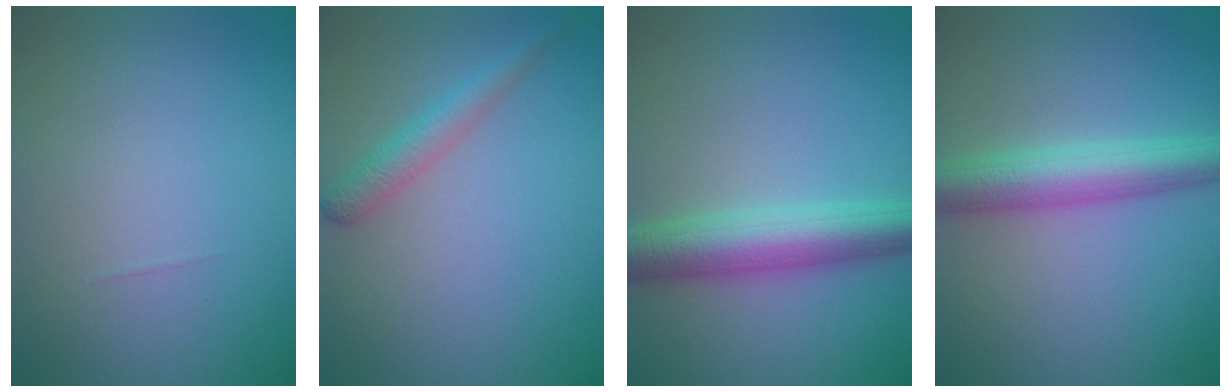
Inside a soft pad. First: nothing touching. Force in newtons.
{"total": 2.5, "press": 2.5, "slide": 0.1}
{"total": 6.2, "press": 6.2, "slide": 0.1}
{"total": 5.6, "press": 5.6, "slide": 0.3}